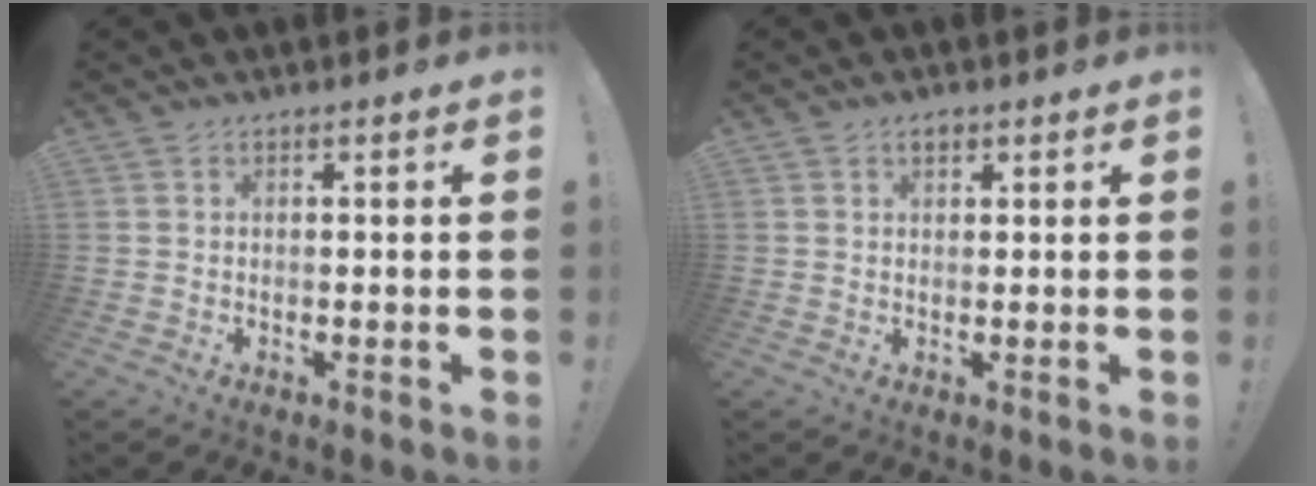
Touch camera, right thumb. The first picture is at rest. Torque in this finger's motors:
{"motor_torque": [-0.12, 0.42, 0.12, -0.12, 0.00]}